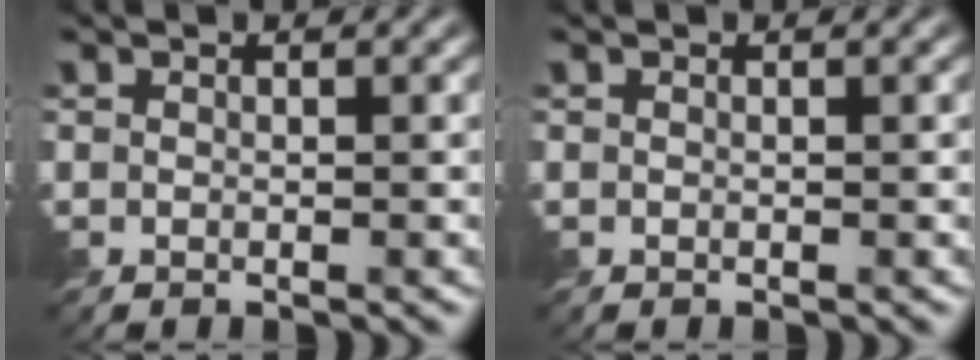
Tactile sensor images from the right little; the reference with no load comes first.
{"total": 0.0}